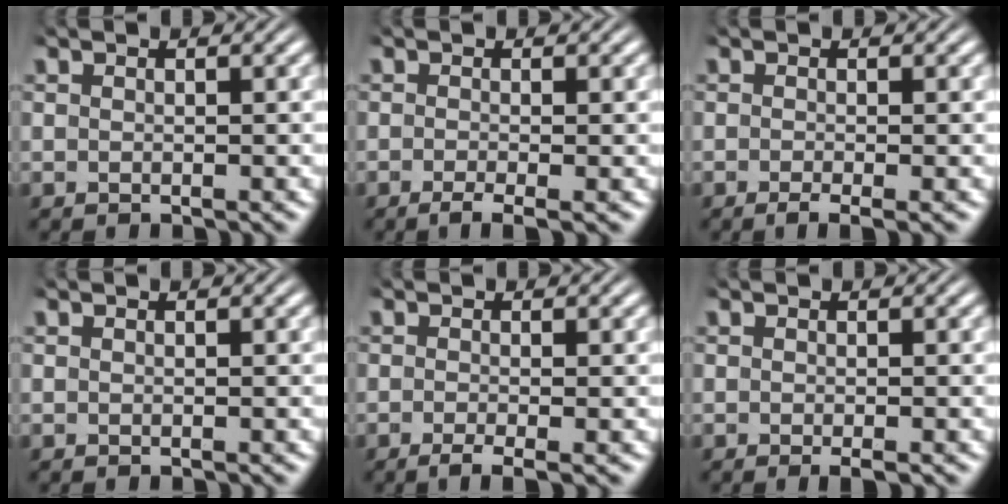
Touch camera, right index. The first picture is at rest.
{"total": 2.3, "force": [-1.8, 0.3, 1.4], "torque": [-0.022, -0.004, -0.030]}
{"total": 2.0, "force": [-1.6, 0.2, 1.2], "torque": [-0.017, -0.001, -0.027]}
{"total": 0.0}
{"total": 2.4, "force": [-1.9, 0.3, 1.5], "torque": [-0.025, -0.007, -0.029]}
{"total": 1.0, "force": [-0.8, 0.1, 0.6], "torque": [-0.010, 0.001, -0.016]}